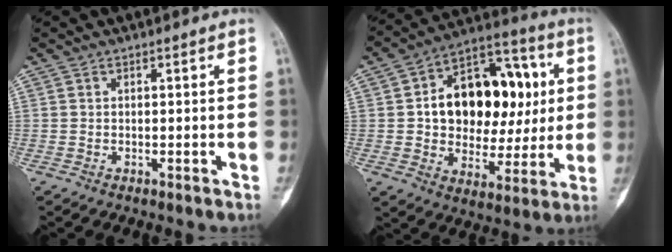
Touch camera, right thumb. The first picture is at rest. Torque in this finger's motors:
{"motor_torque": [0.90, 3.34, 1.48, -0.25, 0.18]}